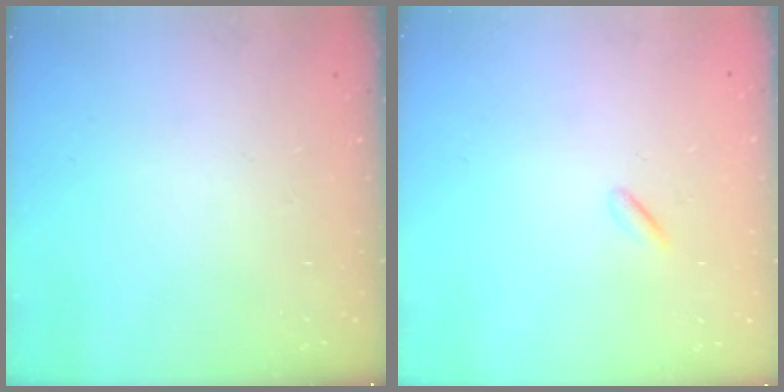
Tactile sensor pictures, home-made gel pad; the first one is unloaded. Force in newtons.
{"total": 0.0}